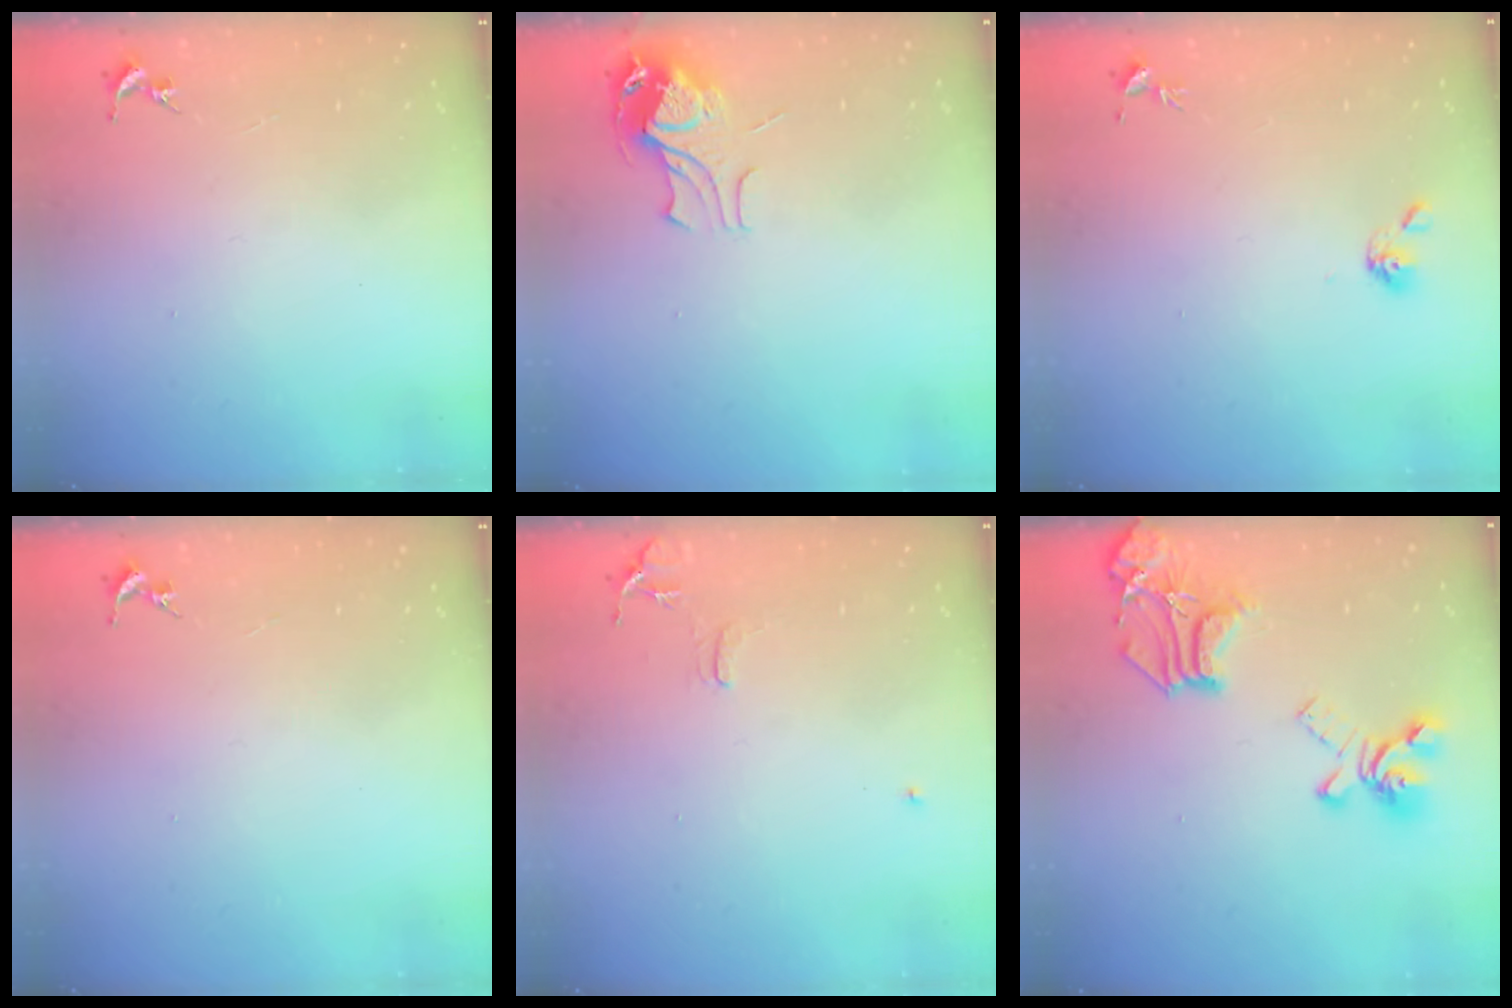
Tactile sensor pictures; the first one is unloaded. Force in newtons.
{"total": 9.5, "press": 9.5, "slide": 1.1}
{"total": 4.7, "press": 4.5, "slide": 1.3}
{"total": 0.0}
{"total": 8.1, "press": 8.0, "slide": 0.7}
{"total": 20.8, "press": 20.7, "slide": 1.6}